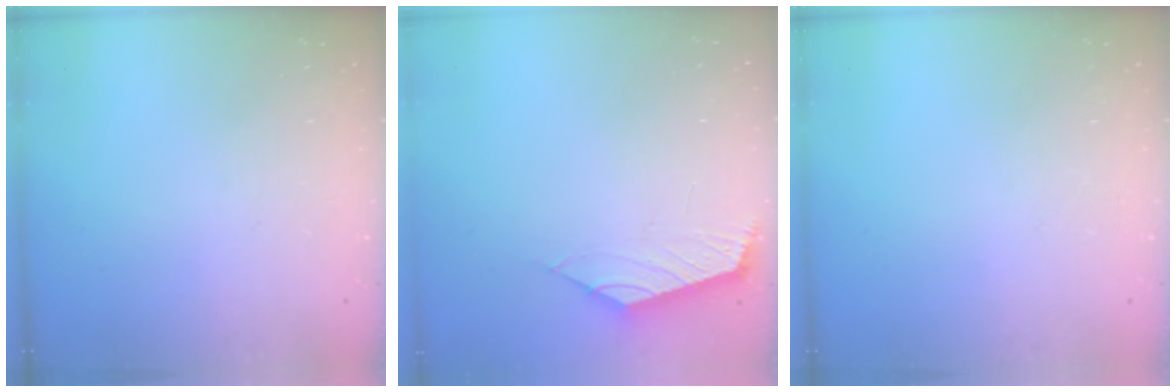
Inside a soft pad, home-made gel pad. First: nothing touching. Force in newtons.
{"total": 2.1, "press": 2.1, "slide": 0.5}
{"total": 0.0}